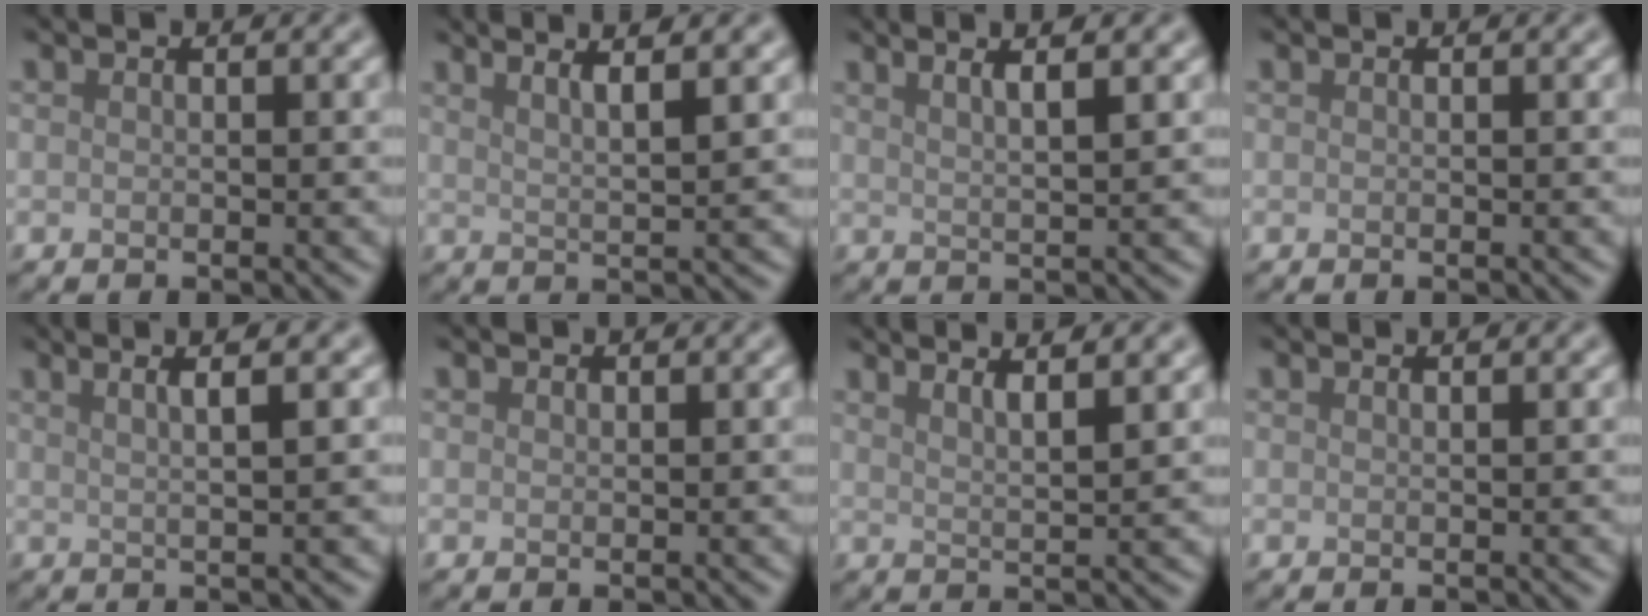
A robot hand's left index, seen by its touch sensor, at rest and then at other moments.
{"total": 4.6, "force": [2.9, 1.0, 3.4], "torque": [-0.035, 0.016, 0.026]}
{"total": 4.1, "force": [2.4, 1.1, 3.2], "torque": [-0.028, 0.016, 0.014]}
{"total": 0.0}
{"total": 4.3, "force": [1.8, 1.1, 3.8], "torque": [-0.036, 0.015, 0.000]}
{"total": 0.5, "force": [0.4, 0.3, 0.0], "torque": [0.002, 0.000, 0.007]}
{"total": 4.6, "force": [3.3, 1.1, 3.0], "torque": [-0.024, 0.021, 0.024]}
{"total": 0.7, "force": [0.5, 0.2, 0.5], "torque": [0.000, 0.000, 0.003]}